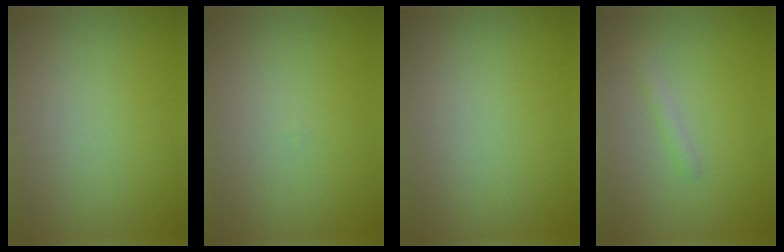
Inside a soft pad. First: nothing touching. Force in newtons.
{"total": 0.0}
{"total": 0.0}
{"total": 1.1, "press": 1.1, "slide": 0.0}